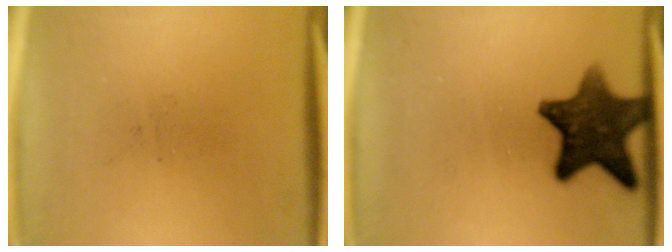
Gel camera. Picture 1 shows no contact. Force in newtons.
{"total": 12.2}